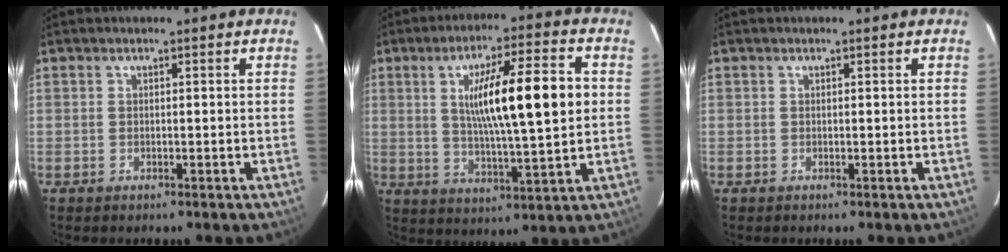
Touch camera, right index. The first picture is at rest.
{"total": 15.2, "force": [2.3, 1.4, 14.9], "torque": [-0.245, 0.008, 0.038]}
{"total": 0.0}